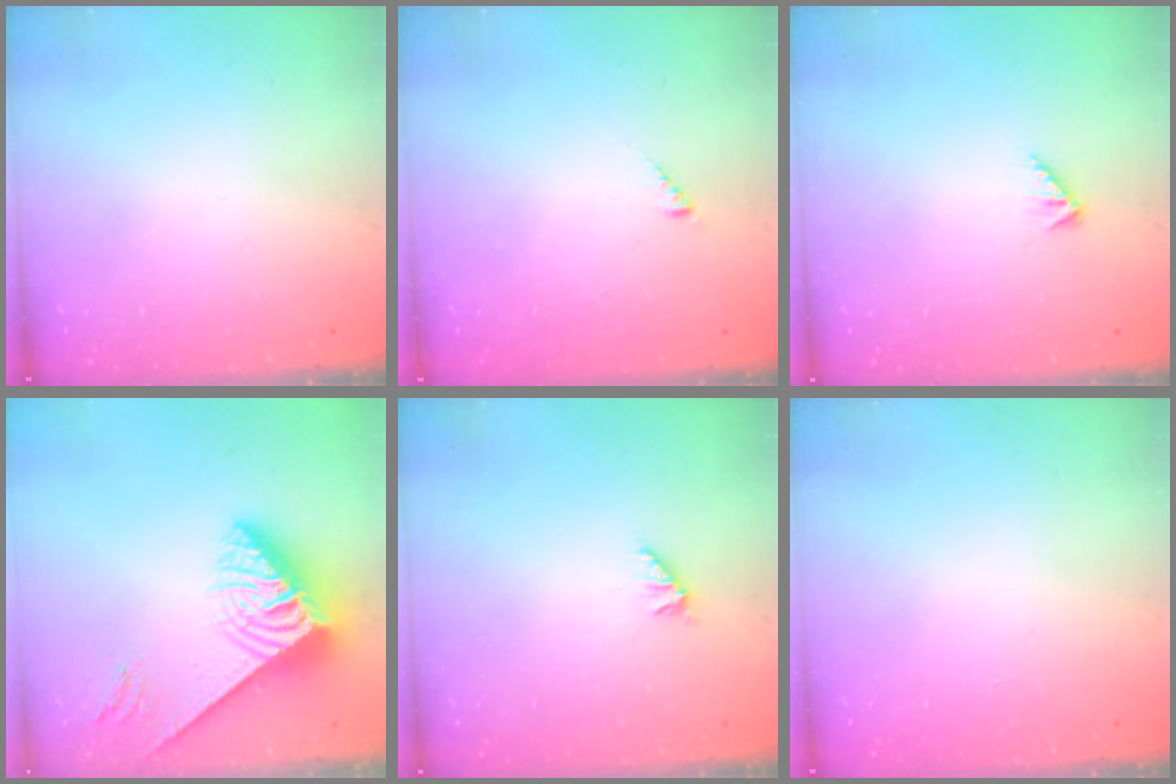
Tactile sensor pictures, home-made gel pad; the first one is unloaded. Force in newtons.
{"total": 2.0, "press": 2.0, "slide": 0.3}
{"total": 1.9, "press": 1.9, "slide": 0.4}
{"total": 9.2, "press": 9.1, "slide": 1.3}
{"total": 1.6, "press": 1.6, "slide": 0.4}
{"total": 0.0}